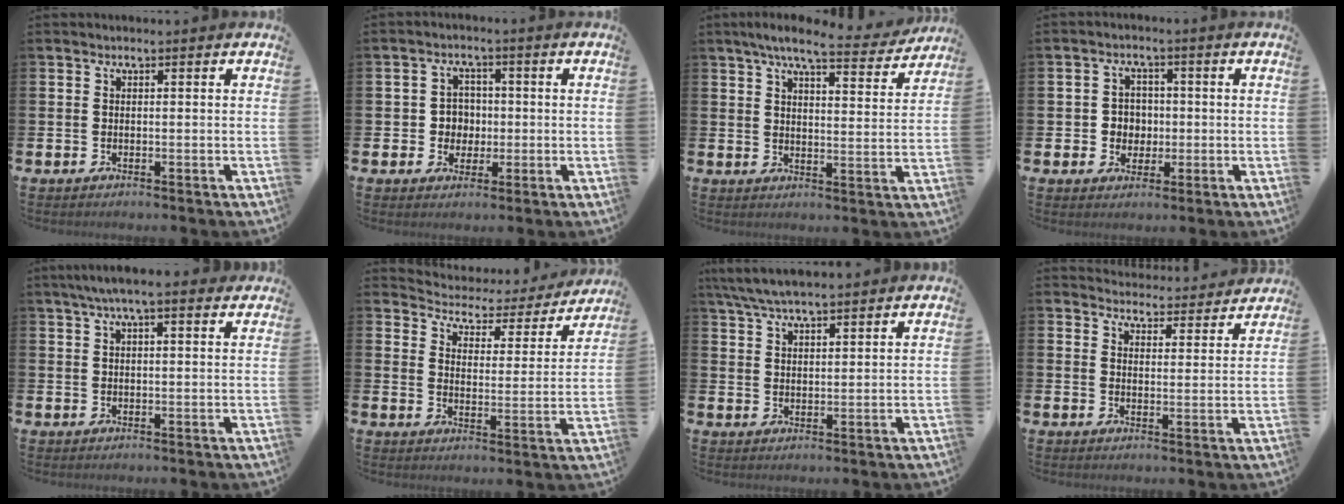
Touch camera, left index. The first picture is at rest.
{"total": 3.5, "force": [0.1, 3.5, 0.8], "torque": [-0.015, 0.003, -0.008]}
{"total": 7.5, "force": [6.6, 0.9, 3.4], "torque": [-0.067, -0.029, 0.111]}
{"total": 3.4, "force": [0.0, 3.3, 0.7], "torque": [-0.012, 0.005, -0.009]}
{"total": 4.5, "force": [3.5, 0.7, 2.8], "torque": [-0.050, -0.002, 0.059]}
{"total": 3.6, "force": [3.3, 1.4, 0.2], "torque": [-0.025, -0.033, 0.047]}
{"total": 4.7, "force": [4.2, 1.0, 1.9], "torque": [-0.045, -0.008, 0.078]}
{"total": 4.3, "force": [4.2, 0.7, -0.1], "torque": [-0.002, -0.036, 0.073]}